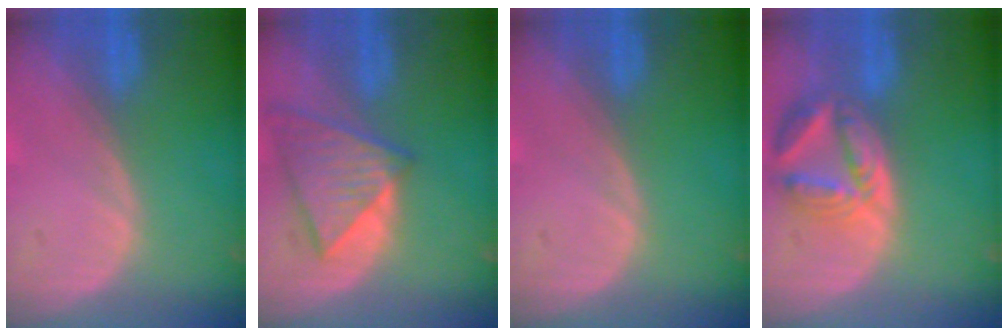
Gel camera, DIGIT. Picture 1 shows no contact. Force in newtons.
{"total": 8.2, "press": 7.3, "slide": 3.8}
{"total": 0.0}
{"total": 8.2, "press": 7.3, "slide": 3.8}